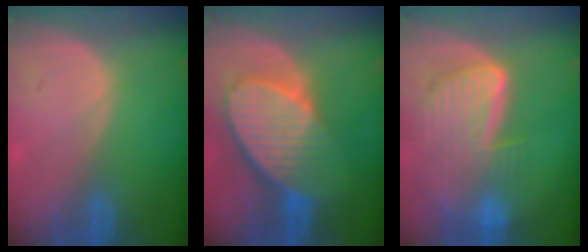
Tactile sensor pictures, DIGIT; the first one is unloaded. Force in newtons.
{"total": 10.1, "press": 8.9, "slide": 4.8}
{"total": 9.8, "press": 8.3, "slide": 5.3}